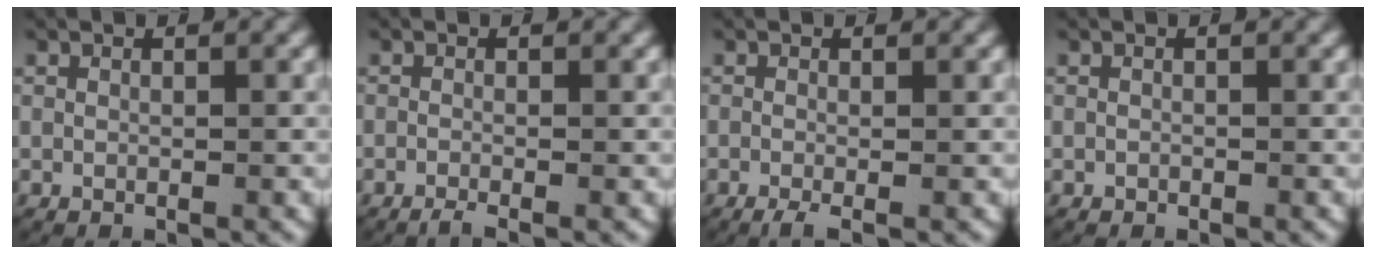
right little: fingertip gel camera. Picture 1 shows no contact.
{"total": 1.5, "force": [-1.3, 0.1, 0.7], "torque": [-0.014, -0.007, -0.021]}
{"total": 1.8, "force": [-1.3, 0.4, 1.2], "torque": [-0.026, -0.009, -0.019]}
{"total": 0.0}